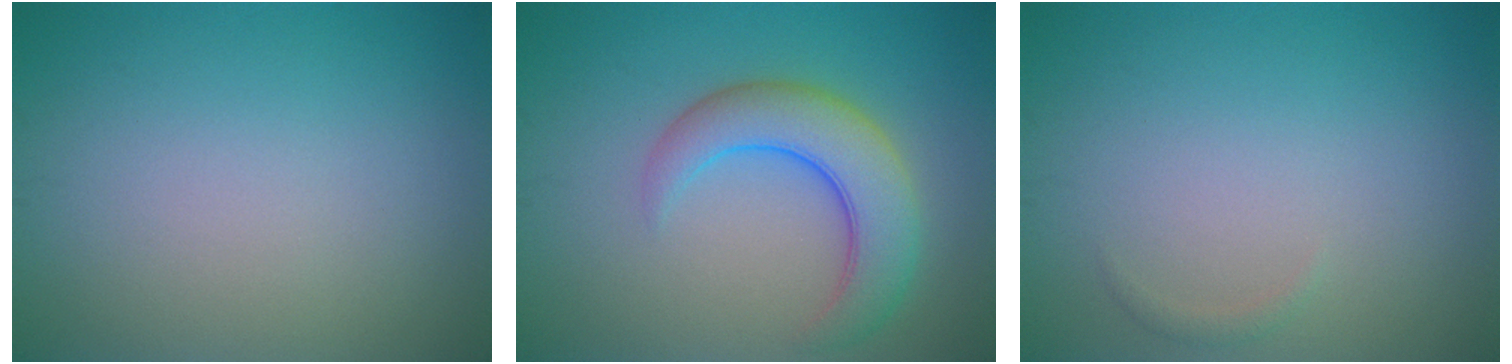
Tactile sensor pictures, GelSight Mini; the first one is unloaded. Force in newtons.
{"total": 5.8, "press": 5.8, "slide": 0.4}
{"total": 0.6, "press": 0.6, "slide": 0.0}